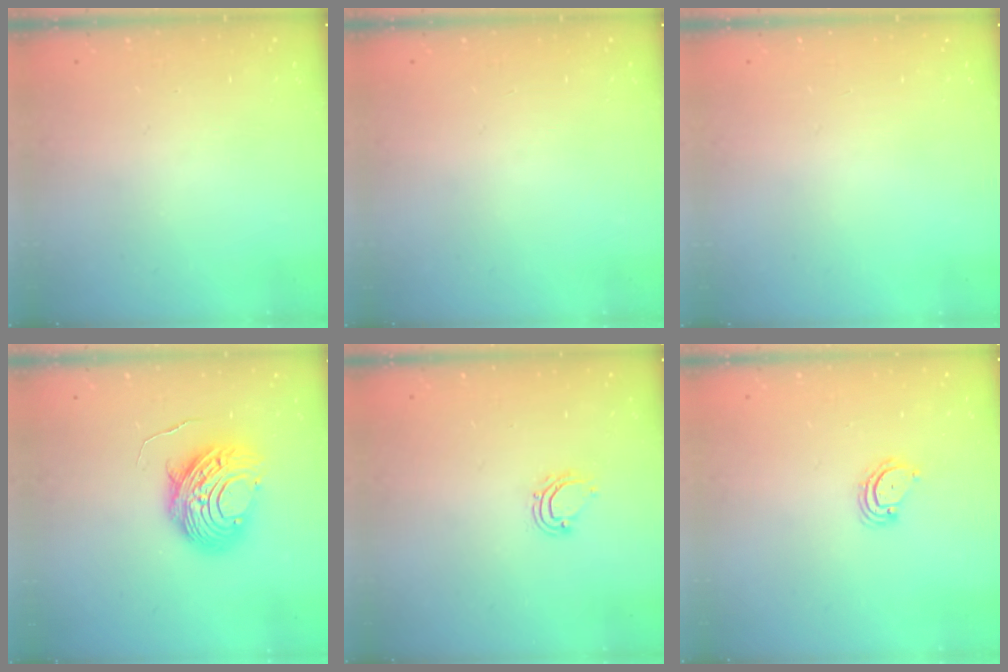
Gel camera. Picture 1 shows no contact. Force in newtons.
{"total": 0.0}
{"total": 0.0}
{"total": 11.3, "press": 11.3, "slide": 1.2}
{"total": 6.3, "press": 6.3, "slide": 0.4}
{"total": 3.8, "press": 3.8, "slide": 0.3}